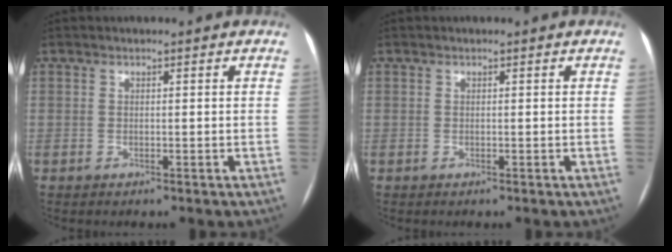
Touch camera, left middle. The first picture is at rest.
{"total": 0.0}